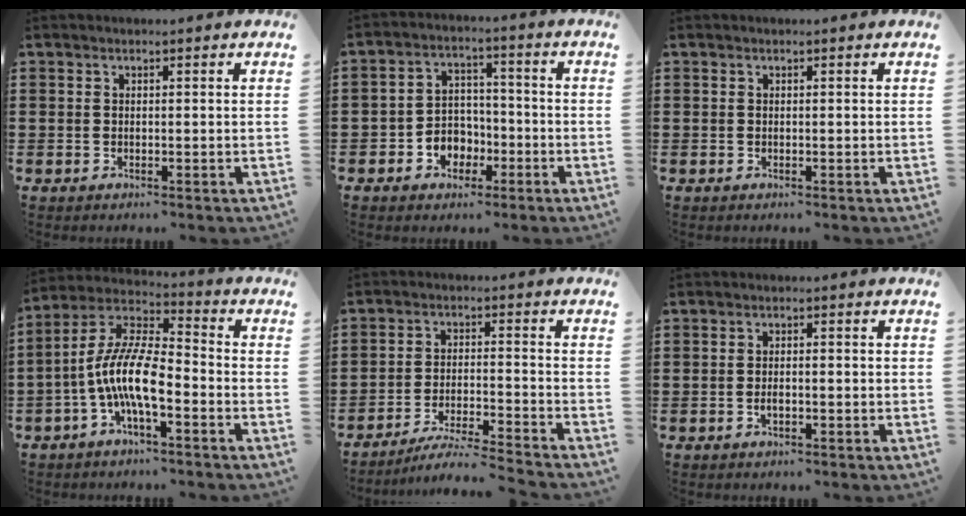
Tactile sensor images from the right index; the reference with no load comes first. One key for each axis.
{"total": 4.7, "fx": -2.1, "fy": 4.0, "fz": 1.3, "tx": -0.033, "ty": 0.013, "tz": -0.042}
{"total": 0.0}
{"total": 11.1, "fx": -3.8, "fy": 3.7, "fz": 9.7, "tx": -0.219, "ty": -0.016, "tz": -0.077}
{"total": 4.9, "fx": -4.7, "fy": -0.5, "fz": 1.6, "tx": -0.036, "ty": -0.014, "tz": -0.093}
{"total": 1.7, "fx": -0.9, "fy": 0.5, "fz": 1.4, "tx": -0.027, "ty": -0.001, "tz": -0.015}